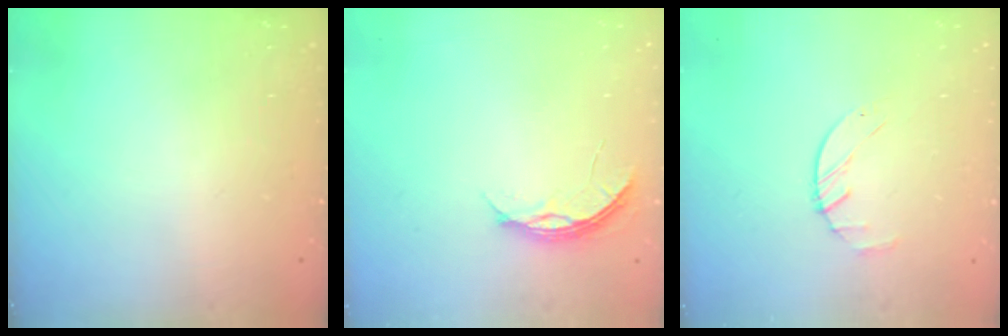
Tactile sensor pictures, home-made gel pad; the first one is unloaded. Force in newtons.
{"total": 4.4, "press": 4.4, "slide": 0.4}
{"total": 1.9, "press": 1.9, "slide": 0.3}